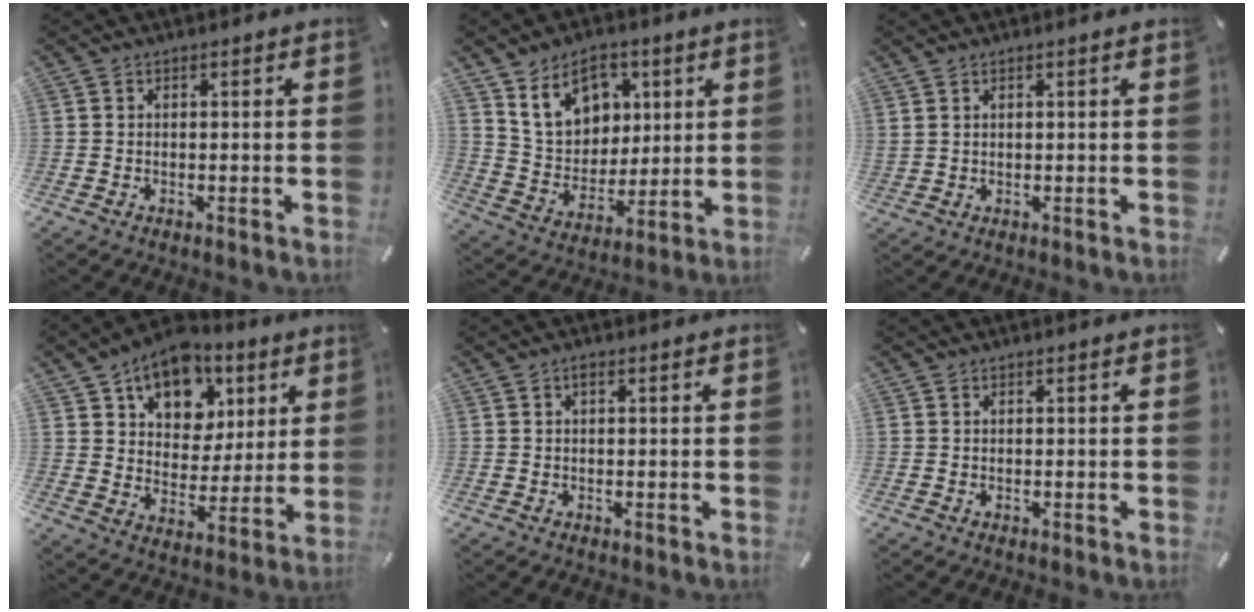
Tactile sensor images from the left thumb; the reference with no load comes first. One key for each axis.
{"total": 13.1, "fx": 6.6, "fy": 10.0, "fz": 5.4, "tx": -0.102, "ty": -0.023, "tz": 0.131}
{"total": 0.8, "fx": 0.6, "fy": 0.0, "fz": 0.6, "tx": -0.012, "ty": -0.001, "tz": 0.012}
{"total": 14.0, "fx": 8.1, "fy": 9.8, "fz": 6.0, "tx": -0.086, "ty": -0.045, "tz": 0.145}
{"total": 0.8, "fx": 0.1, "fy": 0.3, "fz": 0.7, "tx": -0.015, "ty": 0.004, "tz": 0.001}
{"total": 0.0}